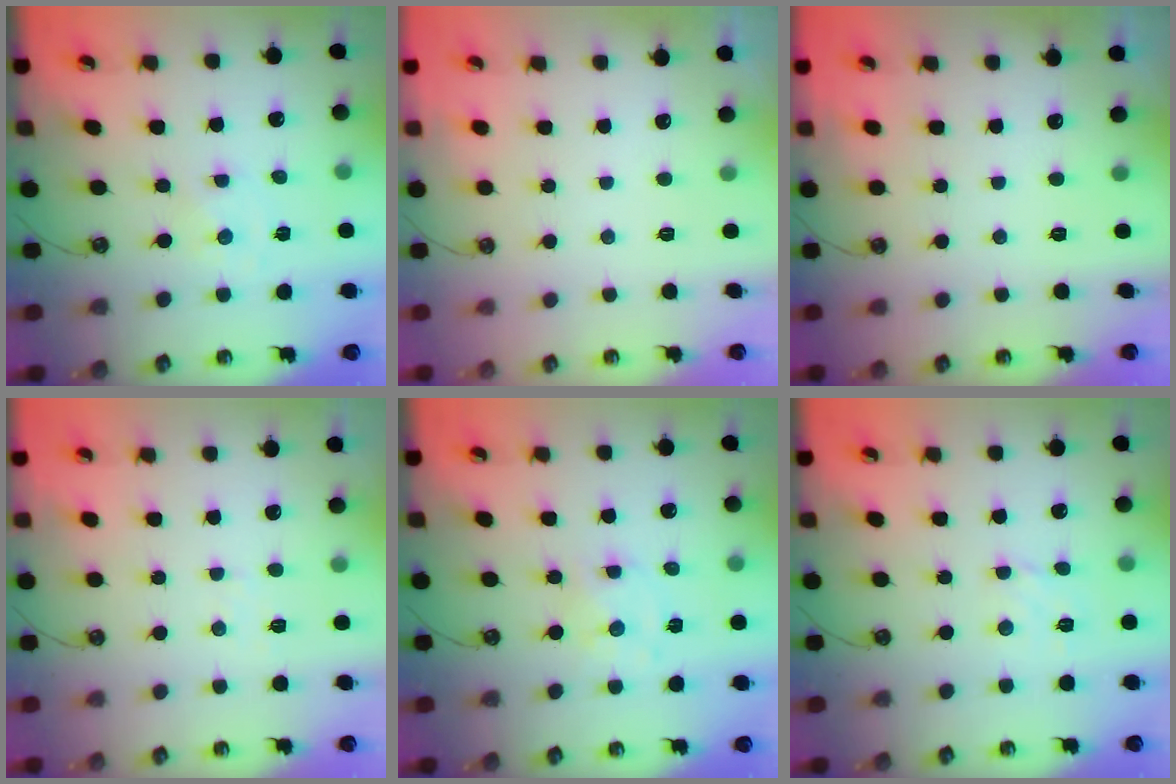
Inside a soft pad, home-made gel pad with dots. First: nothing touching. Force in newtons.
{"total": 0.0}
{"total": 0.0}
{"total": 4.2, "press": 4.2, "slide": 0.5}
{"total": 2.4, "press": 2.3, "slide": 0.5}
{"total": 2.4, "press": 2.4, "slide": 0.3}